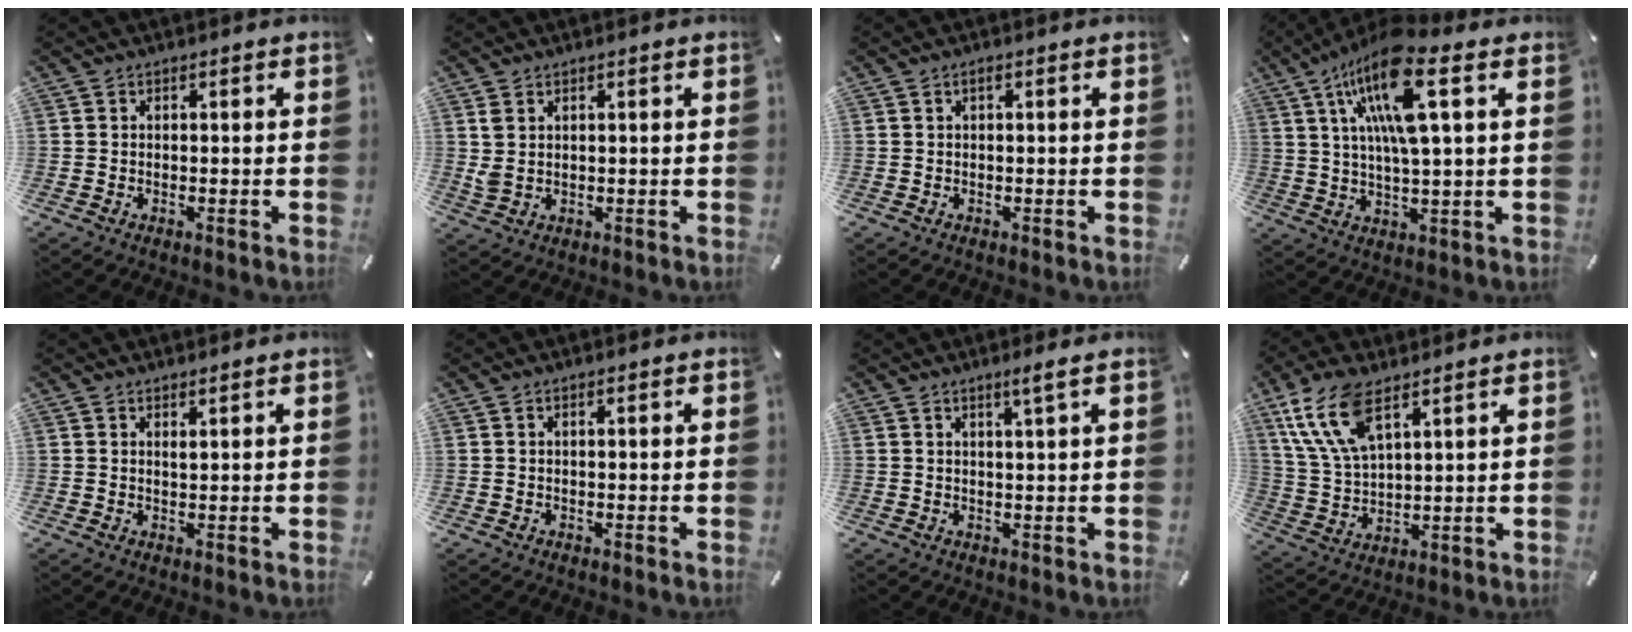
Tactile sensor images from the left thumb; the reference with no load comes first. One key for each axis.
{"total": 2.6, "fx": 1.1, "fy": 1.5, "fz": 1.8, "tx": -0.035, "ty": 0.002, "tz": 0.021}
{"total": 1.0, "fx": 0.4, "fy": 0.3, "fz": 0.9, "tx": -0.017, "ty": 0.003, "tz": 0.005}
{"total": 16.3, "fx": 6.8, "fy": 4.0, "fz": 14.3, "tx": -0.282, "ty": -0.011, "tz": 0.106}
{"total": 1.1, "fx": 1.0, "fy": 0.1, "fz": 0.6, "tx": -0.012, "ty": -0.002, "tz": 0.018}
{"total": 0.7, "fx": 0.3, "fy": 0.1, "fz": 0.6, "tx": -0.011, "ty": 0.001, "tz": 0.004}
{"total": 3.2, "fx": 1.9, "fy": 0.0, "fz": 2.6, "tx": -0.053, "ty": -0.002, "tz": 0.031}
{"total": 12.1, "fx": 7.5, "fy": 5.1, "fz": 8.1, "tx": -0.198, "ty": -0.025, "tz": 0.136}